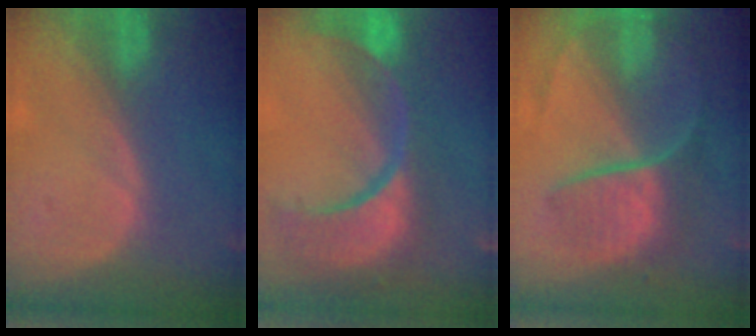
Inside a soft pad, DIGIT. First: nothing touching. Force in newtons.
{"total": 13.7, "press": 10.9, "slide": 8.4}
{"total": 8.8, "press": 7.5, "slide": 4.6}